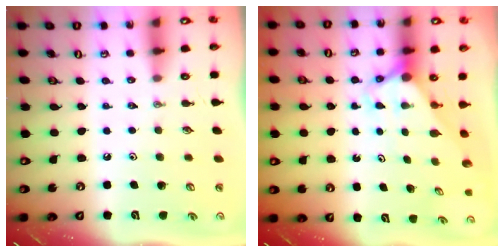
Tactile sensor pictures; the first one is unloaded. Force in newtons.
{"total": 2.7, "press": 2.7, "slide": 0.0}